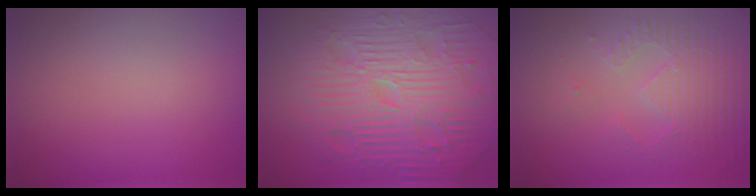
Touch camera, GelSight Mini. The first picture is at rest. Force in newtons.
{"total": 11.9, "press": 7.7, "slide": 9.1}
{"total": 5.1, "press": 3.5, "slide": 3.8}